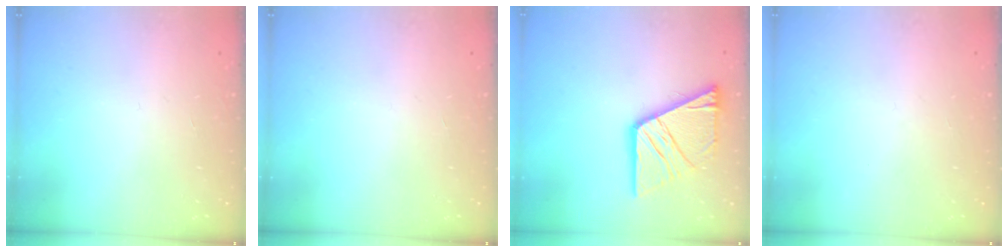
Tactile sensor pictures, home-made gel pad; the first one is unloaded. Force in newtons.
{"total": 0.0}
{"total": 16.3, "press": 16.2, "slide": 1.8}
{"total": 1.5, "press": 1.4, "slide": 0.2}